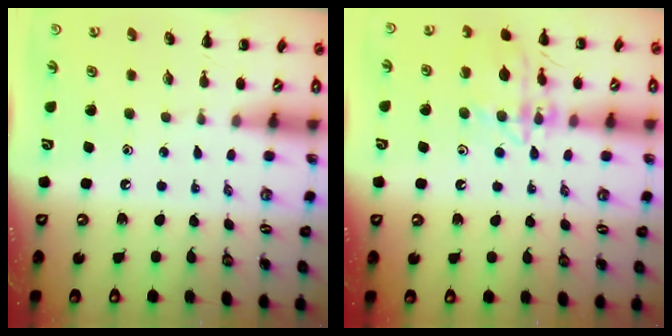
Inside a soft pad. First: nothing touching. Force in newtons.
{"total": 14.8, "press": 14.7, "slide": 0.8}